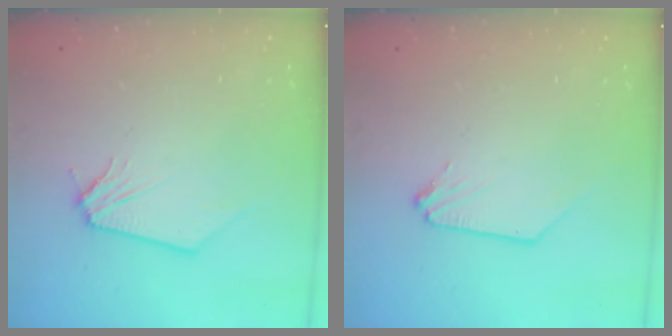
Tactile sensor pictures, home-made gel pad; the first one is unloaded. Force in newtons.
{"total": 0.0}